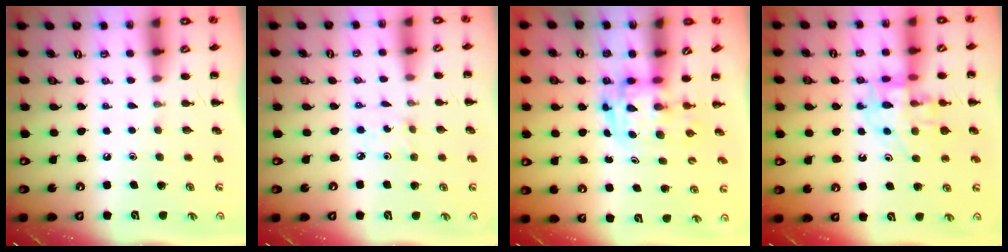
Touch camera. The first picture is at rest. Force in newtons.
{"total": 1.7, "press": 1.6, "slide": 0.6}
{"total": 2.9, "press": 2.9, "slide": 0.5}
{"total": 13.2, "press": 12.9, "slide": 2.9}